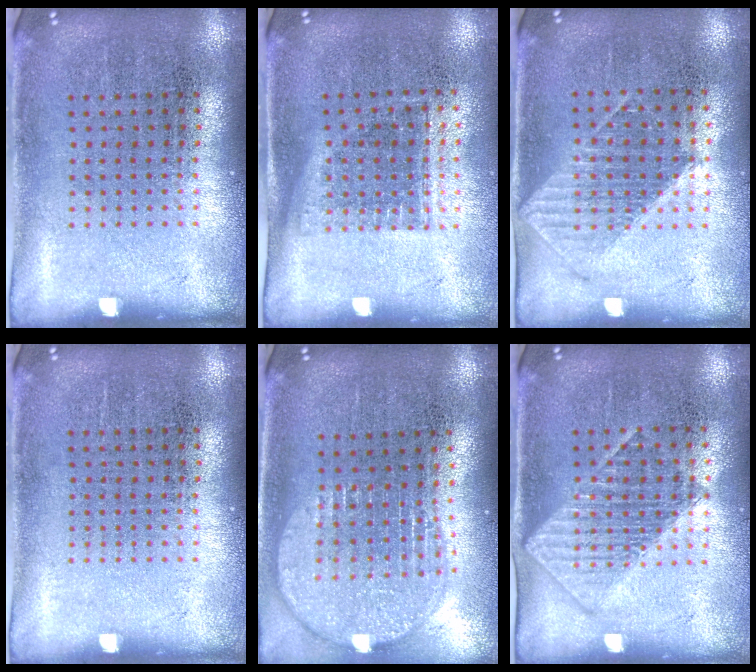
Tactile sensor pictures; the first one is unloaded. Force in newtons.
{"total": 1.2, "press": 0.9, "slide": 0.7}
{"total": 1.1, "press": 1.0, "slide": 0.3}
{"total": 0.0}
{"total": 1.9, "press": 1.6, "slide": 1.1}
{"total": 1.4, "press": 1.3, "slide": 0.5}